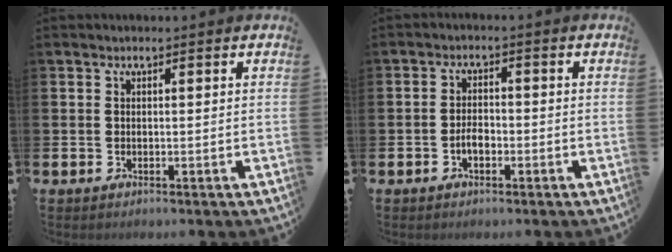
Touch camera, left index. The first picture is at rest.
{"total": 2.3, "force": [-0.9, 1.2, 1.7], "torque": [-0.022, 0.000, -0.021]}